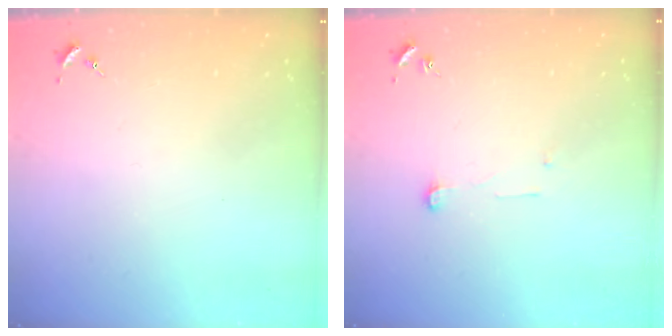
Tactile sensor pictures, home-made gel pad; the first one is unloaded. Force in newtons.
{"total": 4.1, "press": 4.1, "slide": 0.3}